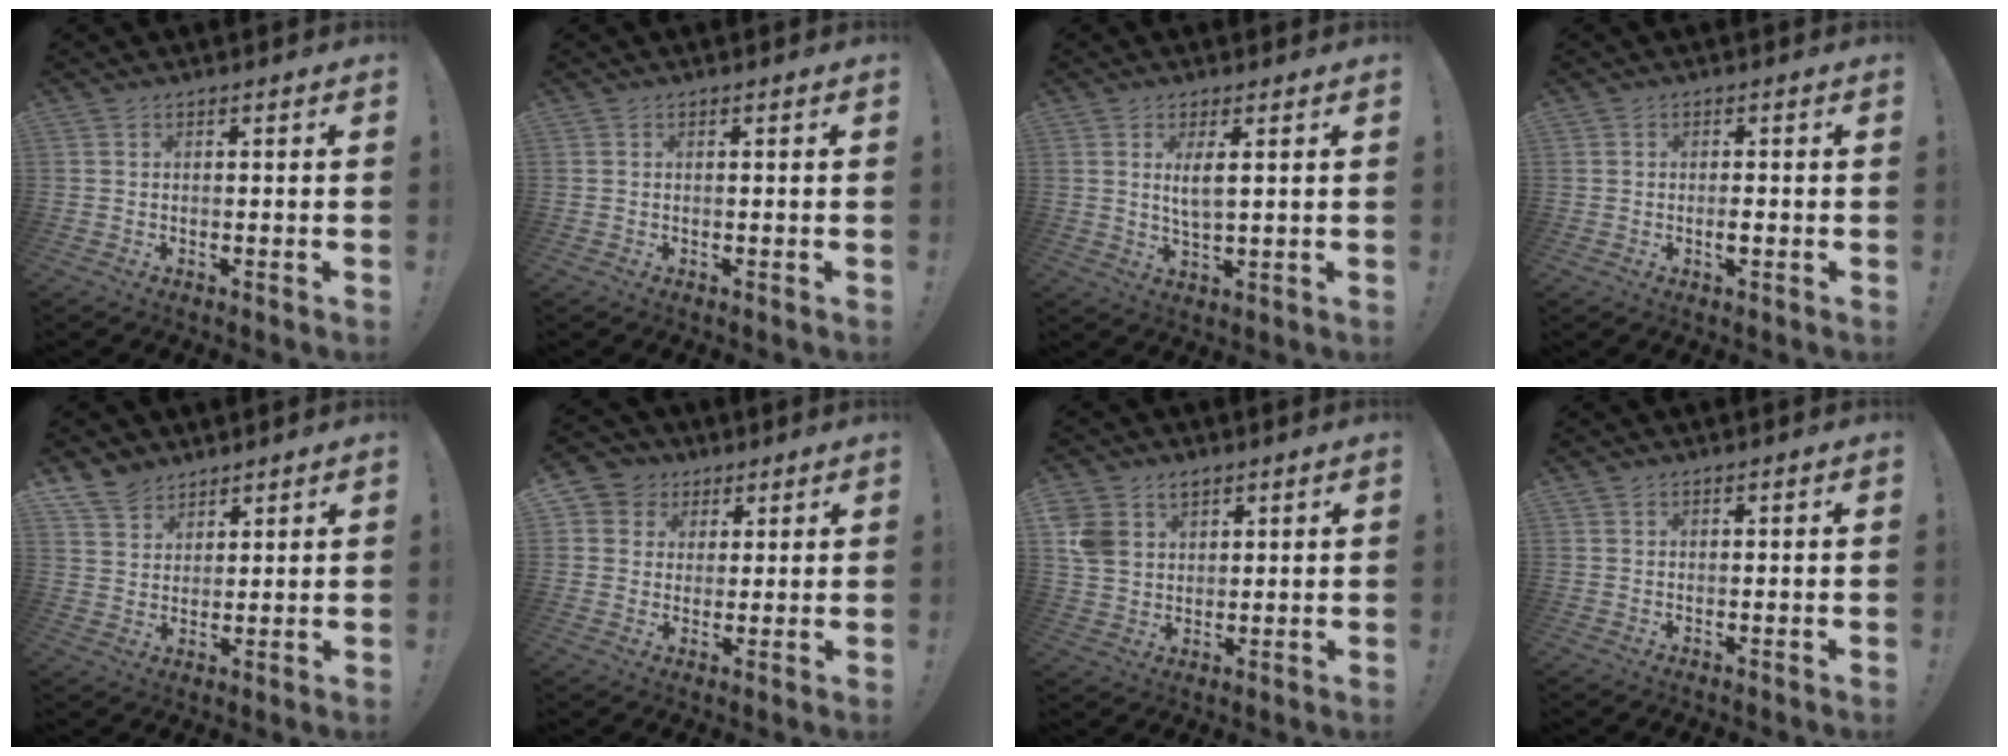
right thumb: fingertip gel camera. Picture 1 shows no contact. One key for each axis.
{"total": 0.0}
{"total": 4.7, "fx": 1.6, "fy": 1.1, "fz": 4.2, "tx": -0.070, "ty": -0.010, "tz": 0.025}
{"total": 2.5, "fx": -0.8, "fy": 2.1, "fz": 1.2, "tx": -0.008, "ty": 0.002, "tz": -0.014}
{"total": 7.7, "fx": 6.2, "fy": 4.4, "fz": 1.2, "tx": -0.023, "ty": -0.042, "tz": 0.121}
{"total": 6.8, "fx": 2.0, "fy": 6.4, "fz": 1.0, "tx": -0.017, "ty": -0.006, "tz": 0.043}
{"total": 8.0, "fx": 4.4, "fy": 6.1, "fz": 2.9, "tx": -0.057, "ty": -0.015, "tz": 0.092}
{"total": 0.5, "fx": 0.5, "fy": 0.2, "fz": 0.0, "tx": 0.005, "ty": -0.001, "tz": 0.009}